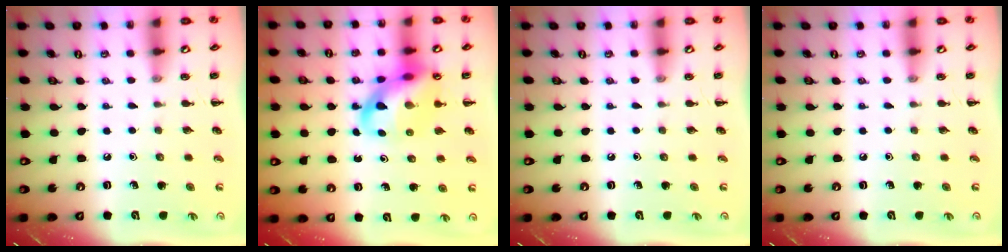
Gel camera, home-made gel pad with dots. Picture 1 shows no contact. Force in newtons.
{"total": 14.2, "press": 13.7, "slide": 3.7}
{"total": 0.0}
{"total": 0.0}